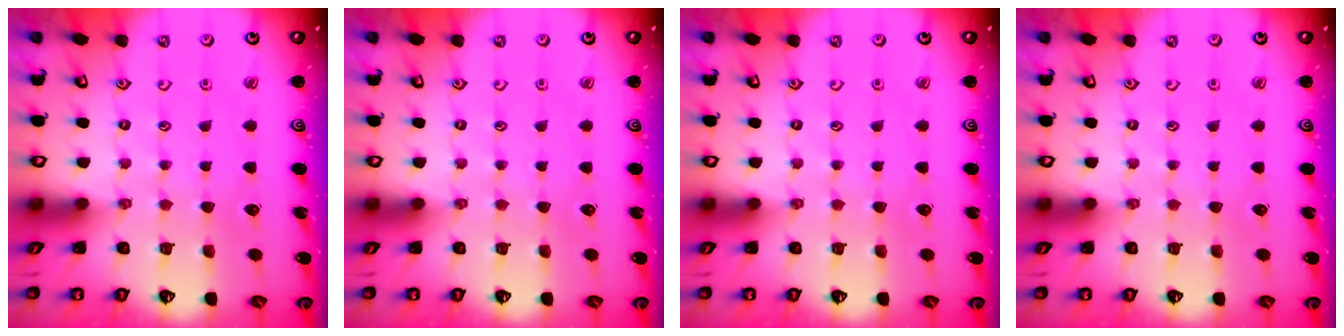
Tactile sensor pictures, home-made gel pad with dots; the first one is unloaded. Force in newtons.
{"total": 0.0}
{"total": 0.0}
{"total": 0.0}